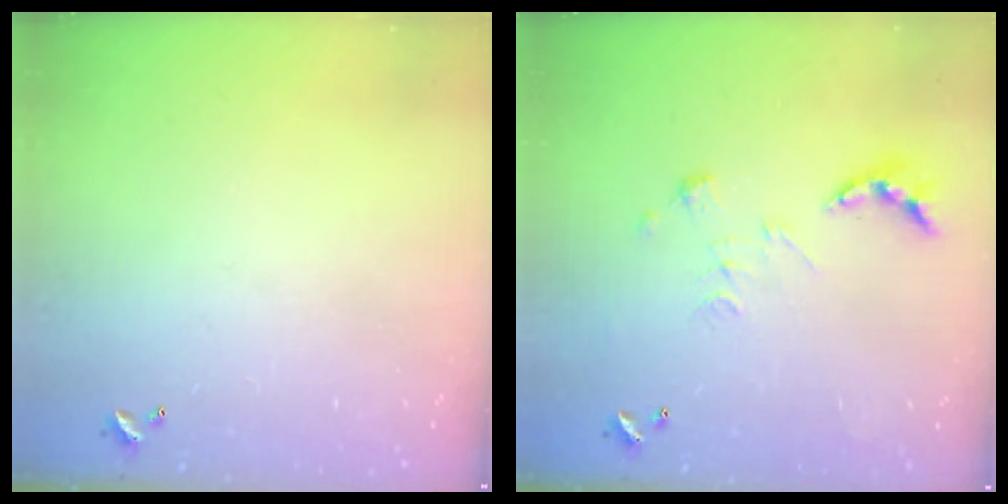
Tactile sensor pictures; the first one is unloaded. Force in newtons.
{"total": 2.7, "press": 2.2, "slide": 1.5}